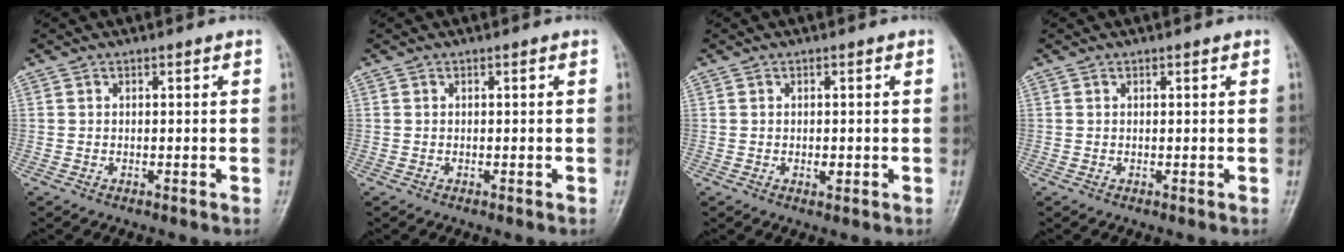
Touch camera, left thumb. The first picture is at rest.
{"total": 0.0}
{"total": 1.4, "force": [-0.1, 0.8, 1.0], "torque": [-0.014, -0.002, -0.002]}
{"total": 0.0}